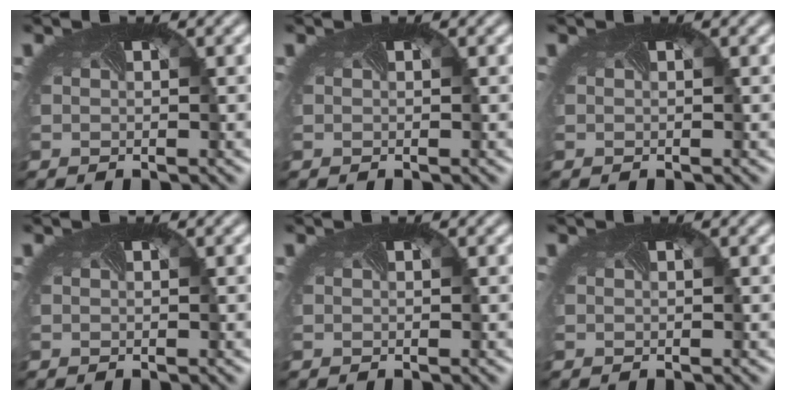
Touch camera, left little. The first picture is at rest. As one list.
[{"total": 0.0}, {"total": 0.0}, {"total": 0.0}, {"total": 0.0}, {"total": 0.0}]